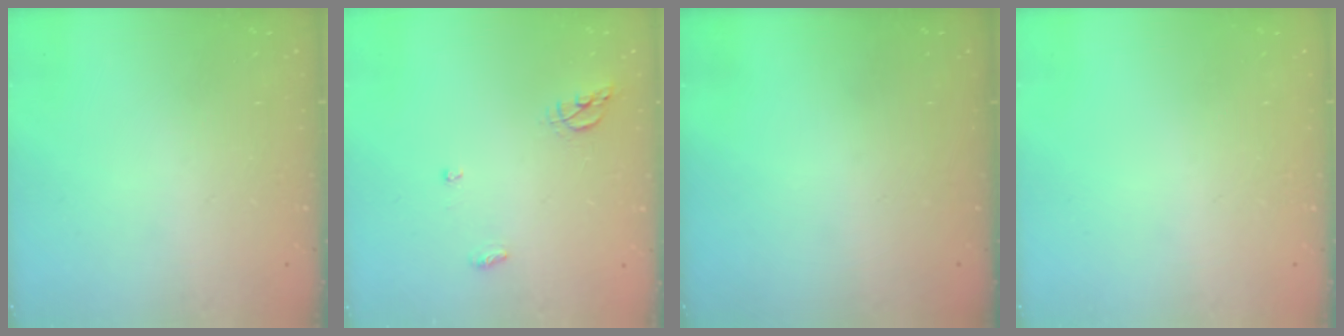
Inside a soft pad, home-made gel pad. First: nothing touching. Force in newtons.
{"total": 6.5, "press": 6.5, "slide": 0.1}
{"total": 0.0}
{"total": 0.0}